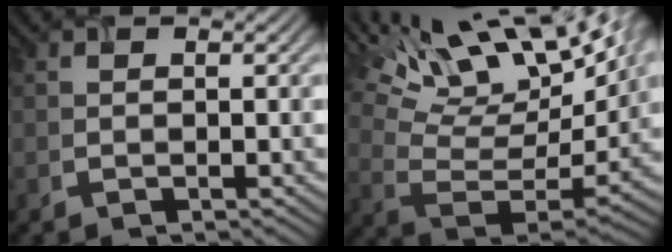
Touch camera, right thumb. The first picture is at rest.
{"total": 18.2, "force": [11.8, 6.7, 12.1], "torque": [-0.228, 0.022, 0.188]}